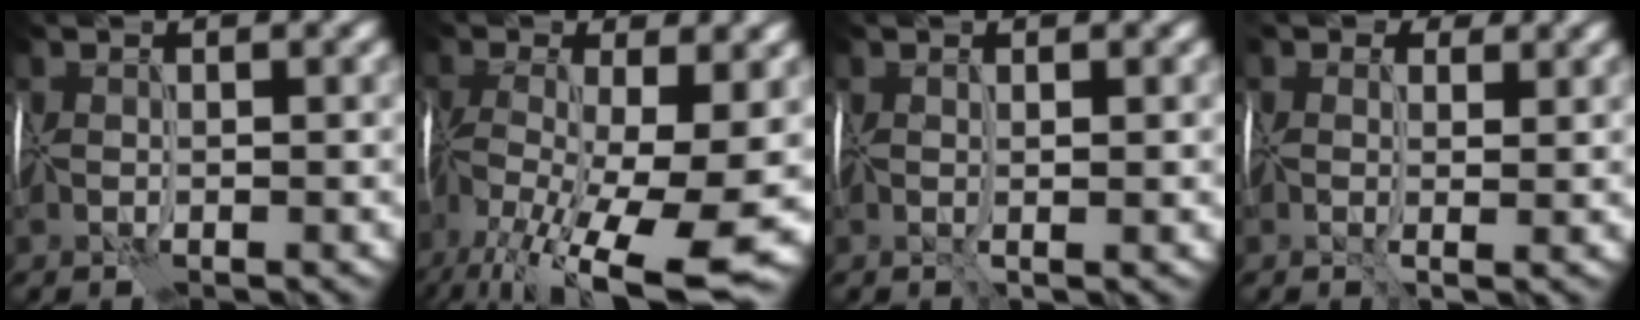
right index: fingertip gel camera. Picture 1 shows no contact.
{"total": 14.6, "force": [-6.0, 5.6, 12.1], "torque": [-0.245, -0.006, -0.098]}
{"total": 0.6, "force": [0.3, -0.2, 0.5], "torque": [-0.020, -0.003, 0.003]}
{"total": 2.4, "force": [0.7, 1.7, 1.4], "torque": [-0.032, 0.009, 0.007]}